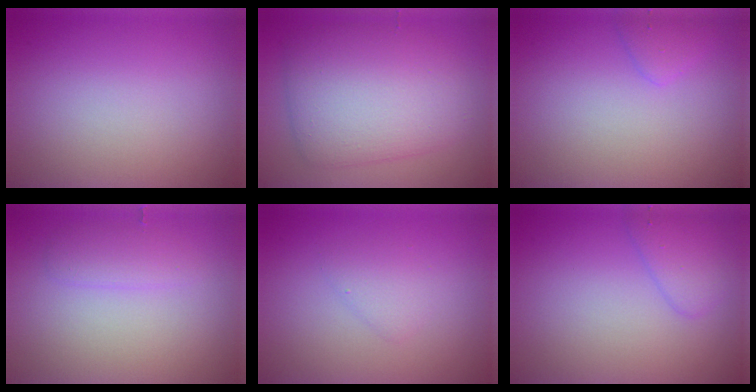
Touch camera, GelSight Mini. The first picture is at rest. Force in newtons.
{"total": 7.2, "press": 7.2, "slide": 0.1}
{"total": 1.4, "press": 1.4, "slide": 0.1}
{"total": 1.7, "press": 1.7, "slide": 0.2}
{"total": 1.3, "press": 1.3, "slide": 0.1}
{"total": 2.2, "press": 2.2, "slide": 0.1}